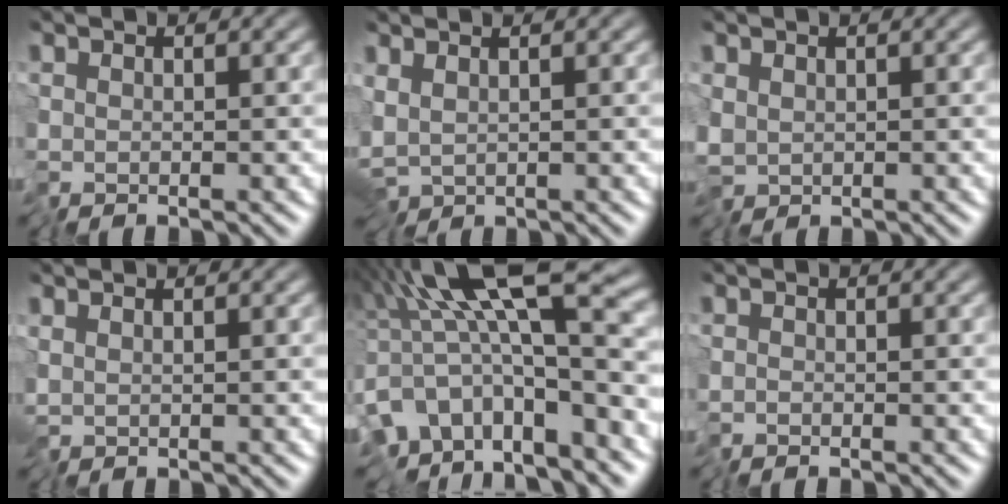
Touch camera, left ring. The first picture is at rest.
{"total": 3.2, "force": [-1.2, 1.6, 2.5], "torque": [-0.047, -0.007, -0.024]}
{"total": 1.9, "force": [-0.2, 1.4, 1.3], "torque": [-0.027, 0.000, -0.011]}
{"total": 0.7, "force": [0.2, 0.3, 0.7], "torque": [-0.016, -0.002, 0.004]}
{"total": 13.2, "force": [-2.5, 5.5, 11.8], "torque": [-0.200, 0.003, -0.035]}
{"total": 0.6, "force": [-0.5, 0.2, -0.1], "torque": [0.002, 0.000, -0.013]}